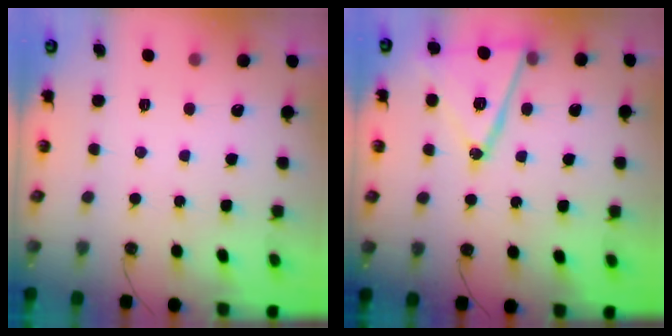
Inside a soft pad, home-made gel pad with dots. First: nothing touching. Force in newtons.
{"total": 16.2, "press": 15.9, "slide": 3.4}